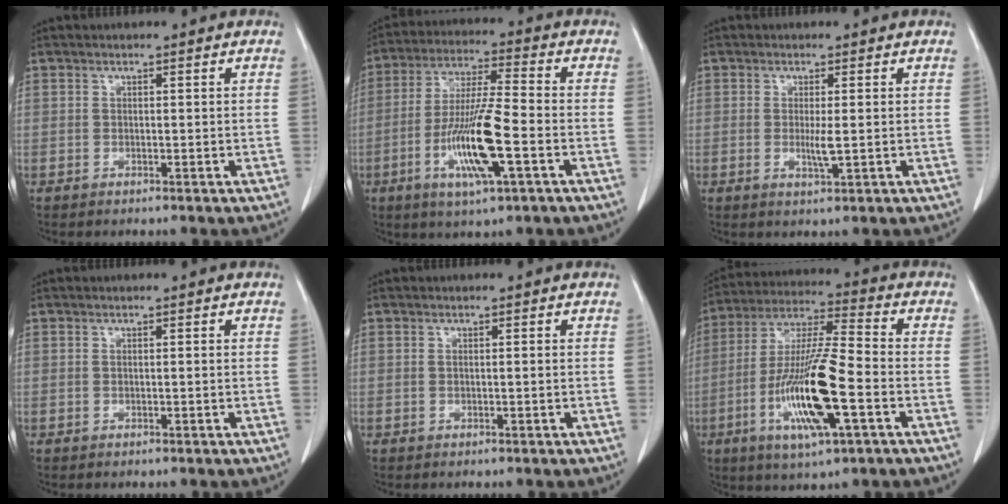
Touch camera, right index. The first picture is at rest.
{"total": 13.3, "force": [-4.2, 1.1, 12.5], "torque": [-0.246, -0.012, -0.078]}
{"total": 2.7, "force": [-0.2, 0.1, 2.6], "torque": [-0.052, -0.006, -0.002]}
{"total": 0.0}
{"total": 0.6, "force": [0.0, 0.1, 0.6], "torque": [-0.014, 0.000, 0.002]}
{"total": 17.8, "force": [-5.3, 1.7, 16.9], "torque": [-0.342, -0.017, -0.096]}